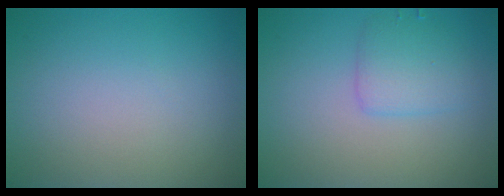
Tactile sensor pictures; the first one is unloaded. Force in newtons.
{"total": 2.6, "press": 2.6, "slide": 0.0}